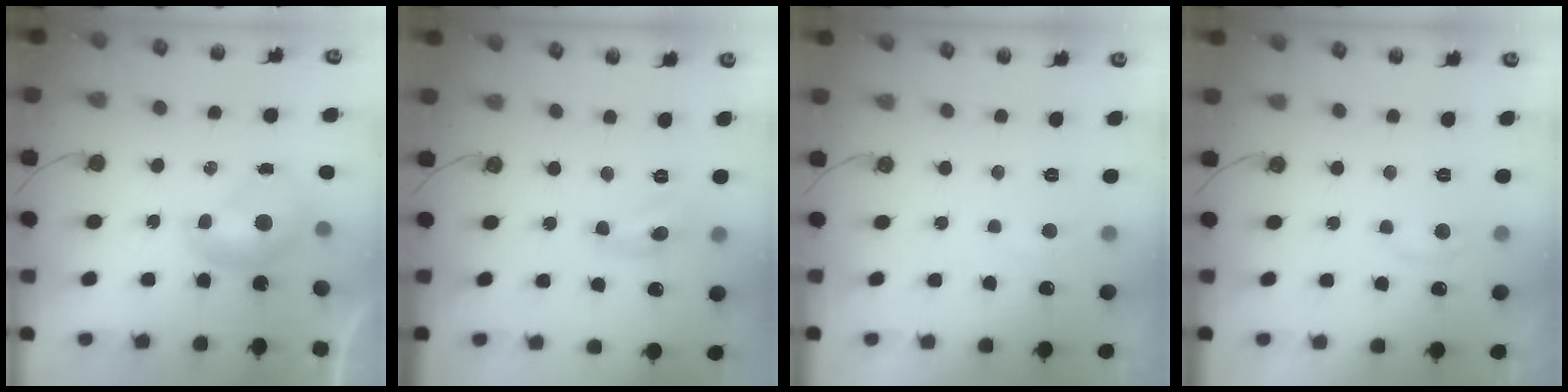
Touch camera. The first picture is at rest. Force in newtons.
{"total": 3.8, "press": 3.8, "slide": 0.3}
{"total": 1.8, "press": 1.7, "slide": 0.6}
{"total": 1.0, "press": 0.4, "slide": 0.9}